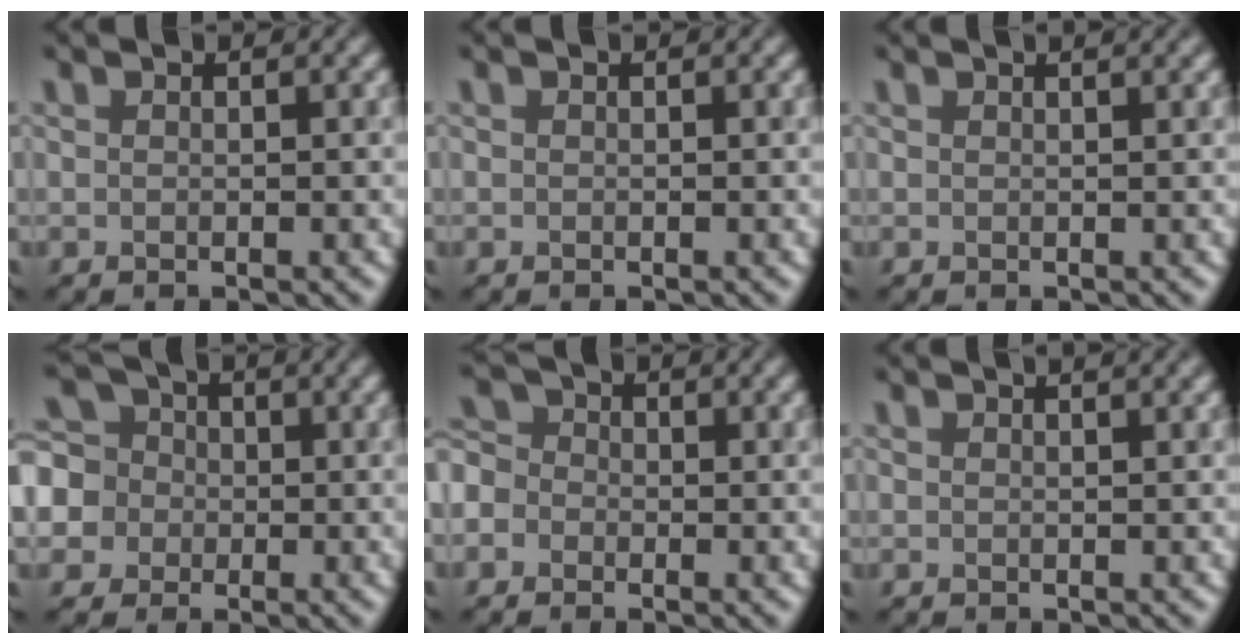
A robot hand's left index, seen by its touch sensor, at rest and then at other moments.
{"total": 0.0}
{"total": 1.1, "force": [0.8, 0.2, 0.7], "torque": [-0.004, -0.001, 0.000]}
{"total": 6.7, "force": [-1.3, 6.4, 1.5], "torque": [-0.046, 0.017, -0.057]}
{"total": 3.7, "force": [-1.6, 3.2, 0.9], "torque": [-0.009, 0.015, -0.050]}
{"total": 1.2, "force": [0.8, 0.2, 0.9], "torque": [-0.005, 0.001, 0.000]}